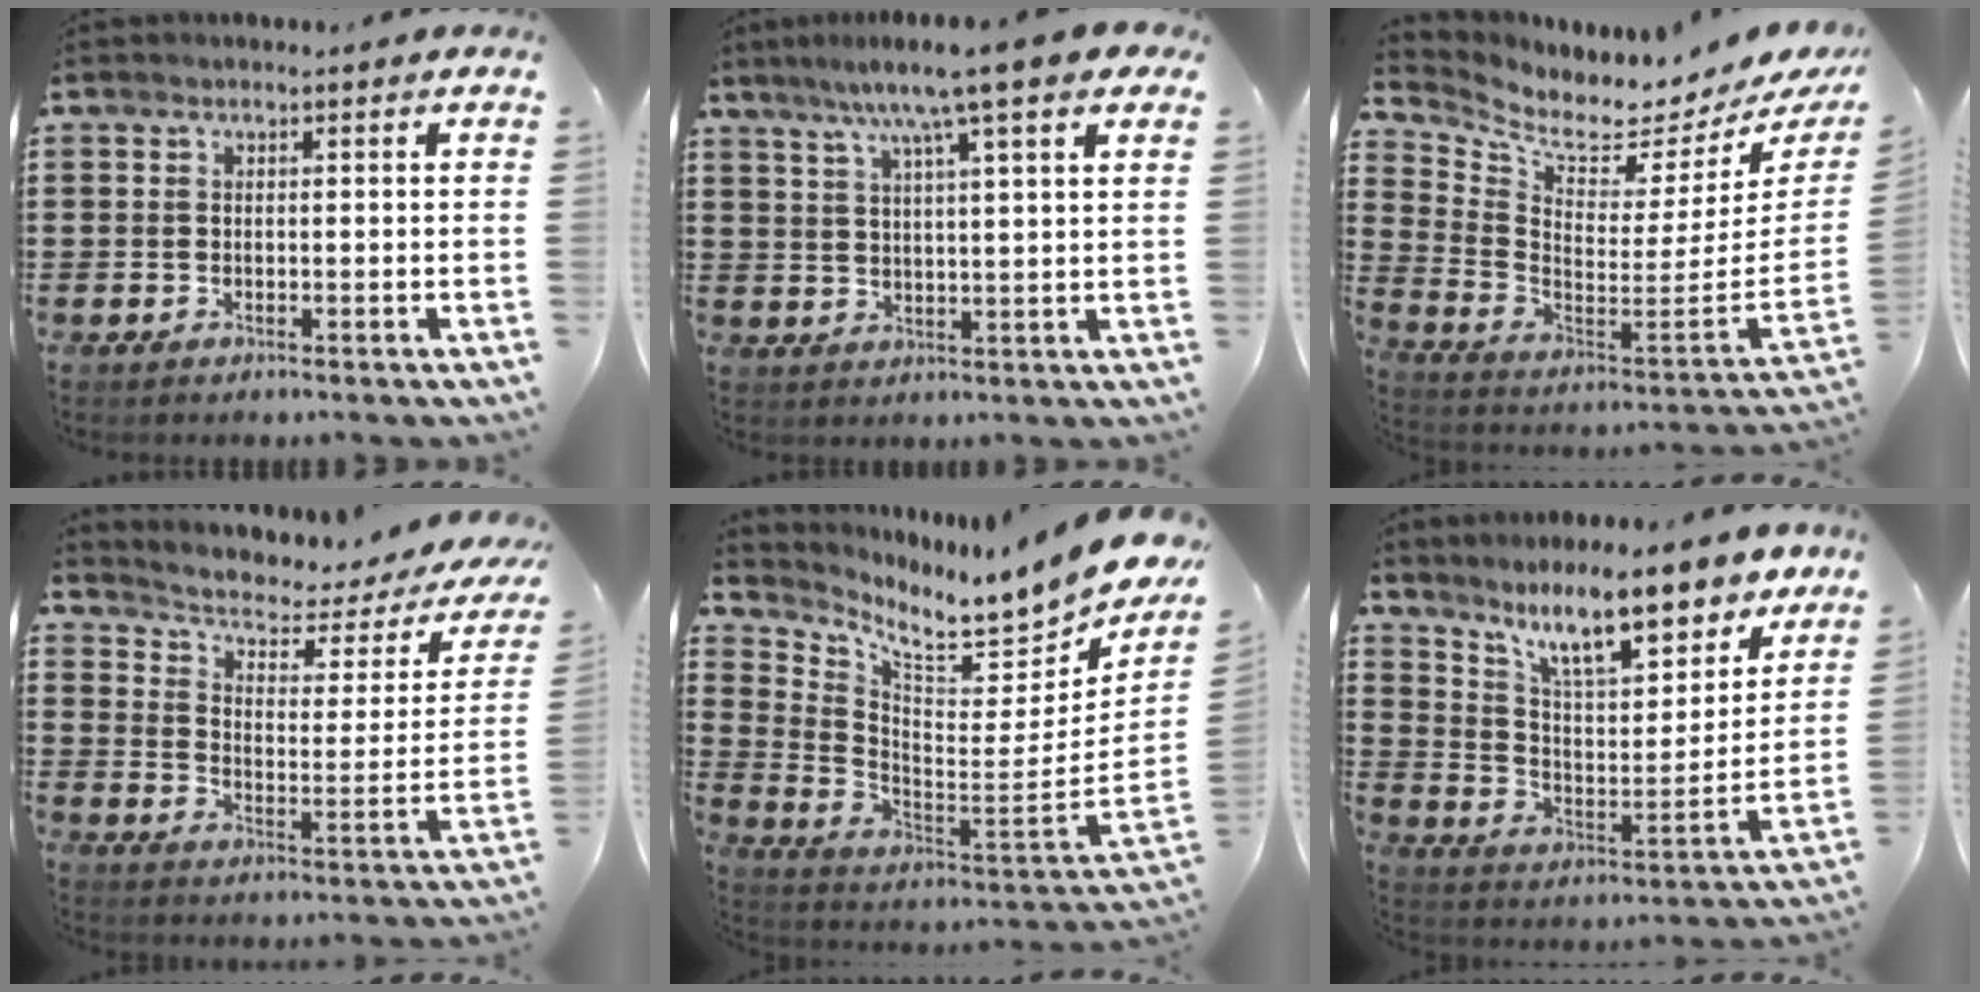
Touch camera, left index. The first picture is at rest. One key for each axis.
{"total": 8.9, "fx": 6.5, "fy": 0.3, "fz": 6.2, "tx": -0.130, "ty": -0.016, "tz": 0.108}
{"total": 3.9, "fx": 3.4, "fy": 1.0, "fz": 1.5, "tx": -0.059, "ty": -0.057, "tz": 0.052}
{"total": 3.6, "fx": 2.0, "fy": 1.4, "fz": 2.6, "tx": -0.065, "ty": -0.017, "tz": 0.024}
{"total": 8.2, "fx": 7.1, "fy": 1.3, "fz": 4.0, "tx": -0.083, "ty": -0.080, "tz": 0.114}
{"total": 12.6, "fx": 9.9, "fy": 2.7, "fz": 7.2, "tx": -0.147, "ty": -0.052, "tz": 0.172}